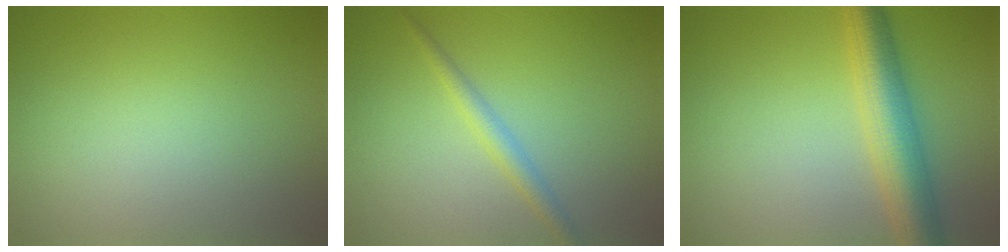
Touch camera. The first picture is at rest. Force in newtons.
{"total": 1.8, "press": 1.8, "slide": 0.0}
{"total": 6.0, "press": 6.0, "slide": 0.1}